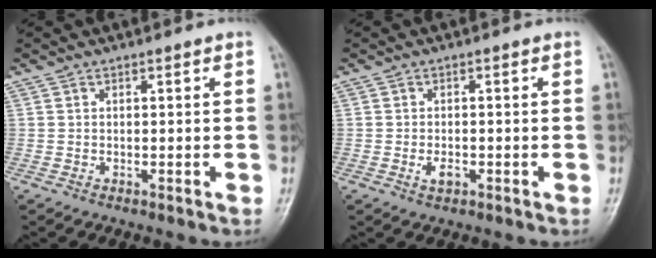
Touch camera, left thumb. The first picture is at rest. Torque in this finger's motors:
{"motor_torque": [-0.07, 0.08, 0.22, 0.21, 0.00]}